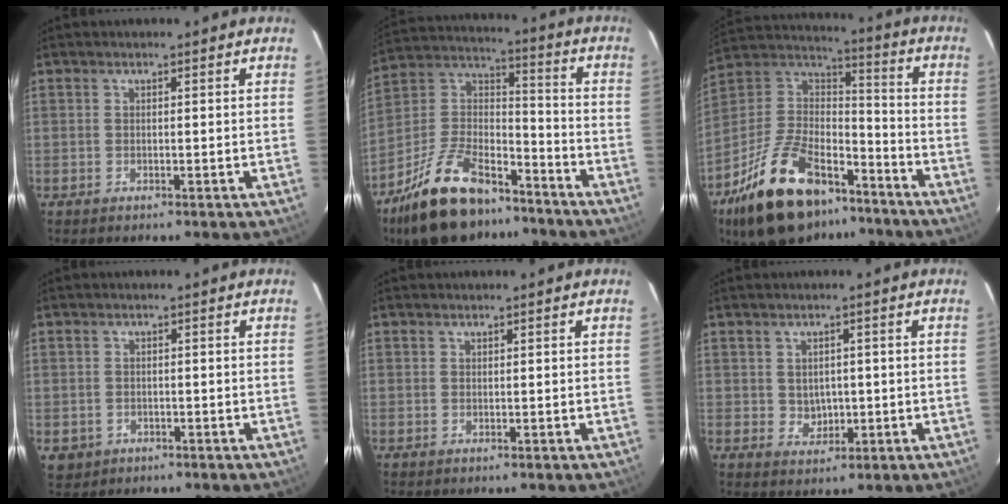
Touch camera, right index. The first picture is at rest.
{"total": 21.1, "force": [-14.6, 9.7, 11.8], "torque": [-0.242, 0.020, -0.245]}
{"total": 25.4, "force": [-16.8, 12.1, 14.8], "torque": [-0.298, 0.009, -0.269]}
{"total": 3.5, "force": [-0.9, 3.2, 1.0], "torque": [-0.027, 0.001, -0.003]}
{"total": 0.0}
{"total": 3.2, "force": [0.2, 3.0, 1.3], "torque": [-0.022, 0.004, 0.012]}